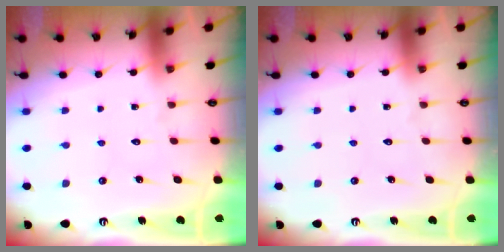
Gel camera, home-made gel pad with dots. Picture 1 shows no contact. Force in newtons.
{"total": 0.0}